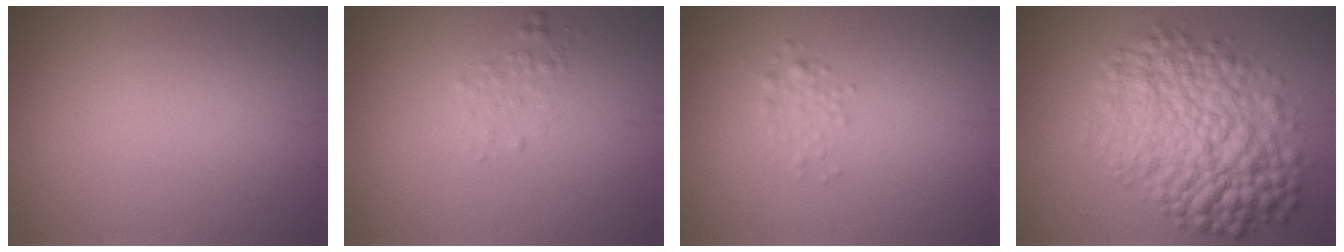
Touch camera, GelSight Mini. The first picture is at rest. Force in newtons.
{"total": 1.0, "press": 1.0, "slide": 0.0}
{"total": 1.2, "press": 1.2, "slide": 0.0}
{"total": 8.9, "press": 8.9, "slide": 0.1}